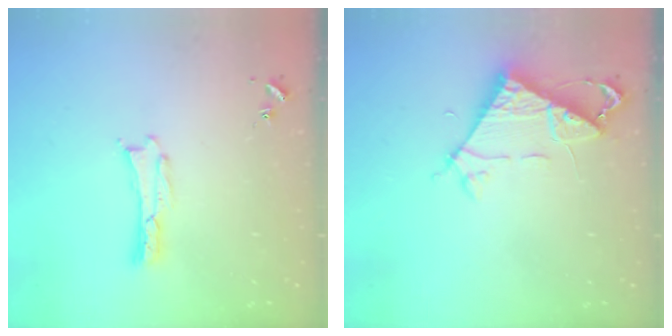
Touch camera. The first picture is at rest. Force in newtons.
{"total": 7.1, "press": 7.0, "slide": 0.5}